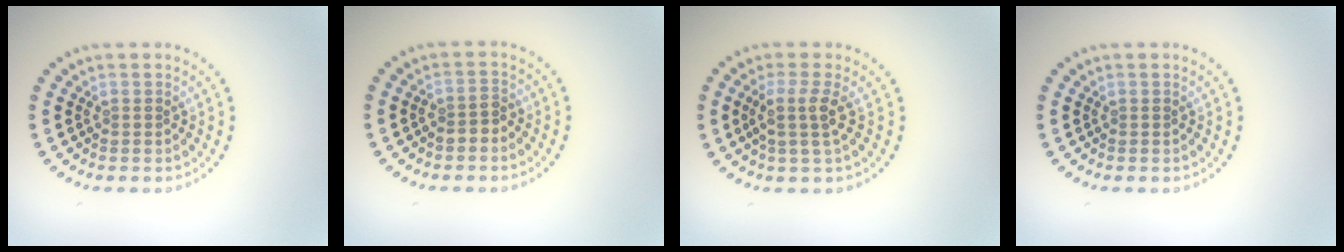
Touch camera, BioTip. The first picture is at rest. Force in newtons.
{"total": 1.4, "press": 1.2, "slide": 0.7}
{"total": 2.4, "press": 1.9, "slide": 1.4}
{"total": 0.0}